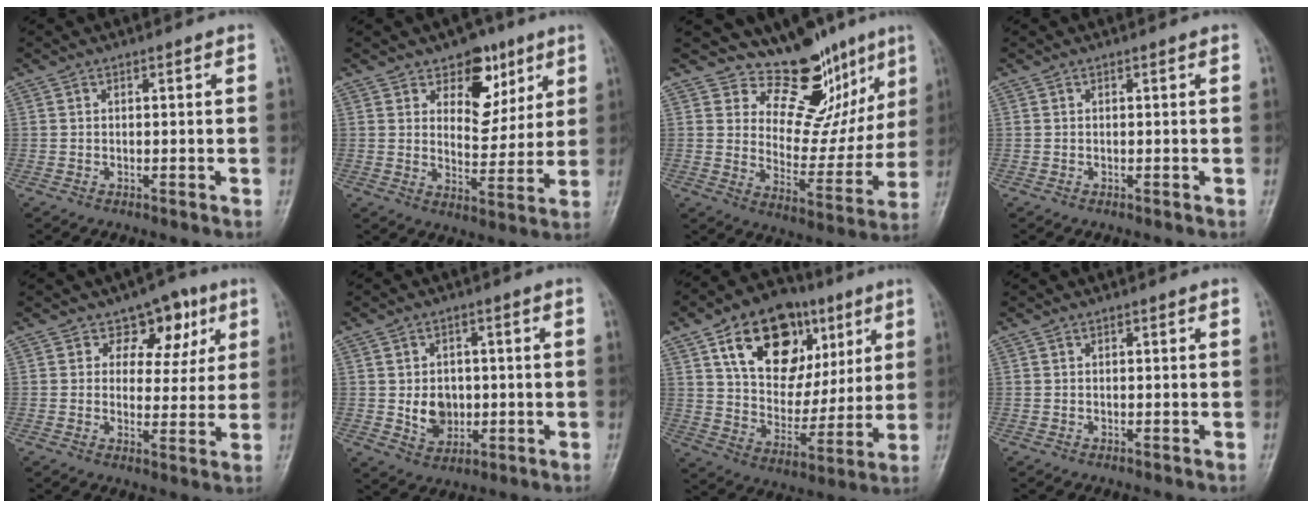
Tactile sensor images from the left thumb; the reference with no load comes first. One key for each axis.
{"total": 10.3, "fx": 5.5, "fy": 6.5, "fz": 5.7, "tx": -0.042, "ty": -0.029, "tz": 0.085}
{"total": 13.9, "fx": 10.6, "fy": 6.9, "fz": 5.7, "tx": -0.020, "ty": -0.076, "tz": 0.168}
{"total": 0.0}
{"total": 7.9, "fx": 3.8, "fy": 5.7, "fz": 3.9, "tx": -0.005, "ty": -0.010, "tz": 0.048}
{"total": 6.5, "fx": -0.3, "fy": 5.3, "fz": 3.8, "tx": -0.032, "ty": -0.001, "tz": 0.003}
{"total": 21.6, "fx": 9.5, "fy": 14.2, "fz": 13.2, "tx": -0.167, "ty": -0.019, "tz": 0.158}
{"total": 0.0}